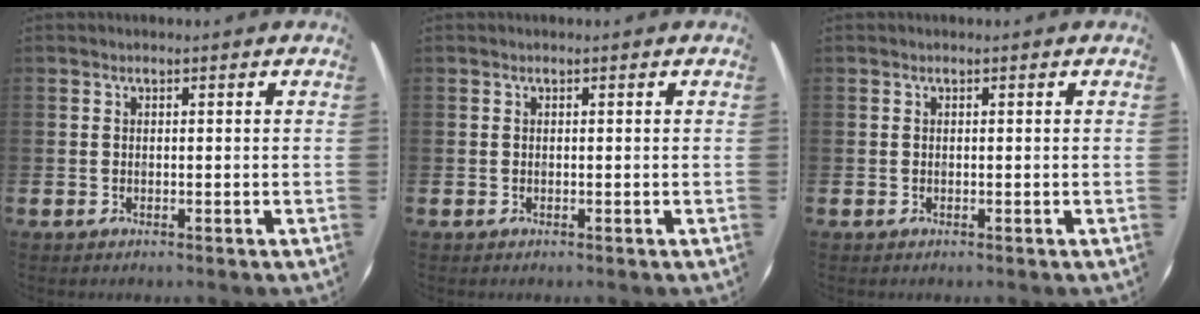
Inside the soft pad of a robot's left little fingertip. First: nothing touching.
{"total": 0.0}
{"total": 0.0}